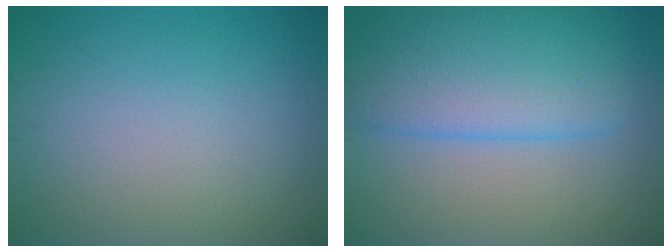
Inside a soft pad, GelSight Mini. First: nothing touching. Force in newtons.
{"total": 7.0, "press": 7.0, "slide": 0.6}